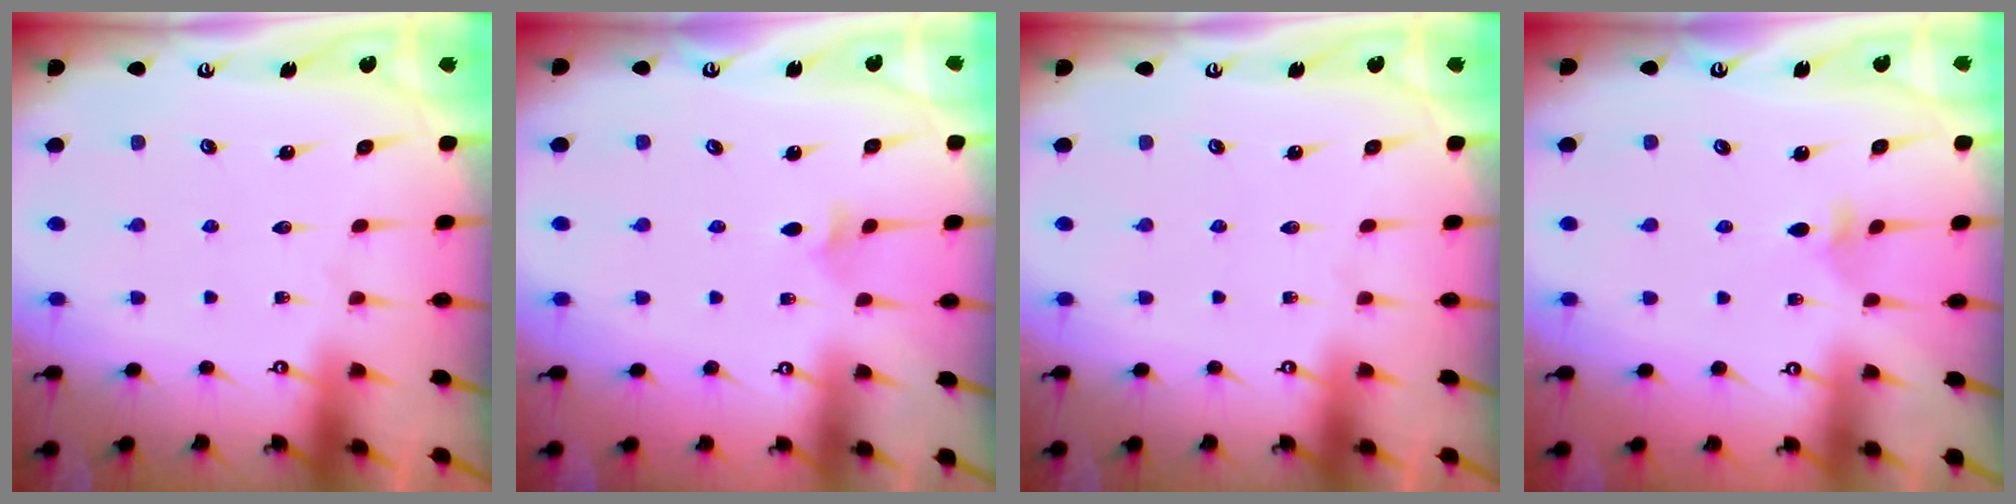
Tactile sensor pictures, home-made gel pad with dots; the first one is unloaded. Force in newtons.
{"total": 3.2, "press": 3.1, "slide": 0.8}
{"total": 0.0}
{"total": 3.0, "press": 2.9, "slide": 0.7}